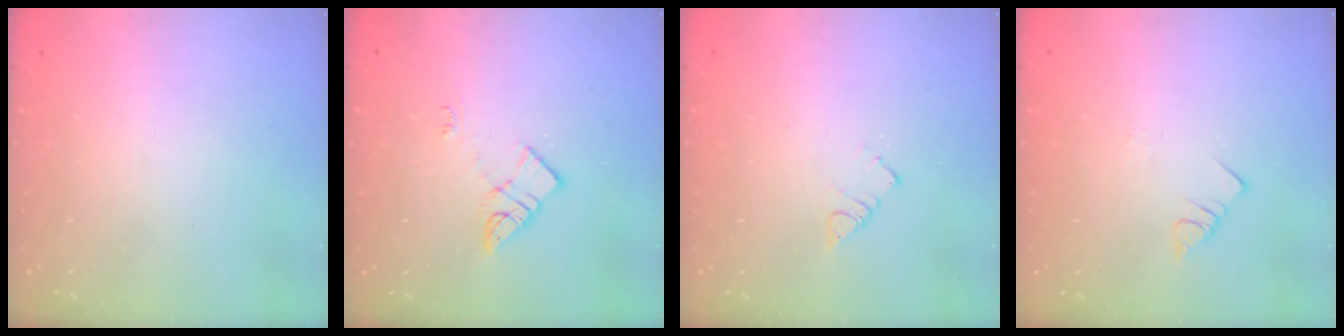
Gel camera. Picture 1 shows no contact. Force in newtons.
{"total": 8.5, "press": 8.5, "slide": 0.5}
{"total": 2.8, "press": 2.8, "slide": 0.5}
{"total": 1.8, "press": 1.8, "slide": 0.3}